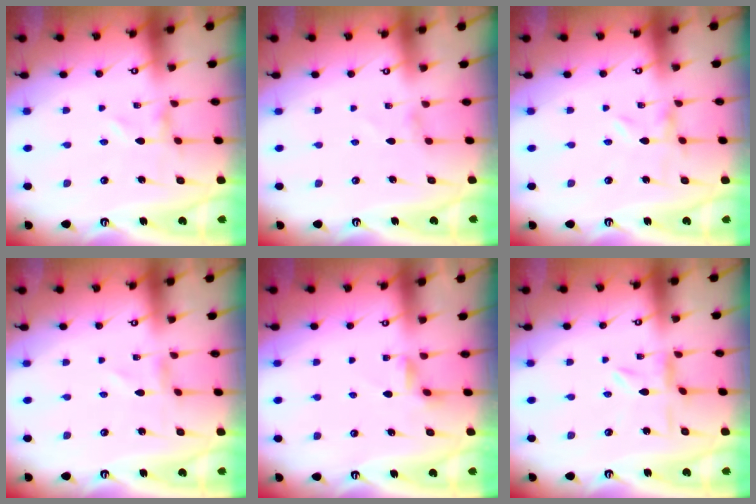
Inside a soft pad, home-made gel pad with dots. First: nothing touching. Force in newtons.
{"total": 0.5, "press": 0.5, "slide": 0.1}
{"total": 0.0}
{"total": 1.2, "press": 1.1, "slide": 0.1}
{"total": 2.4, "press": 2.4, "slide": 0.4}
{"total": 0.6, "press": 0.6, "slide": 0.2}